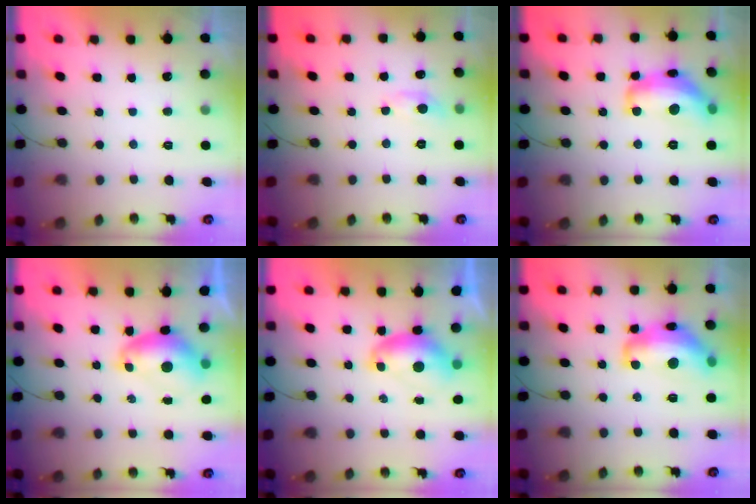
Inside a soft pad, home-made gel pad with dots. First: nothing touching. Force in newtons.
{"total": 5.3, "press": 5.2, "slide": 0.6}
{"total": 15.9, "press": 15.9, "slide": 0.8}
{"total": 7.6, "press": 7.6, "slide": 1.0}
{"total": 7.9, "press": 7.8, "slide": 0.8}
{"total": 14.8, "press": 14.7, "slide": 1.3}